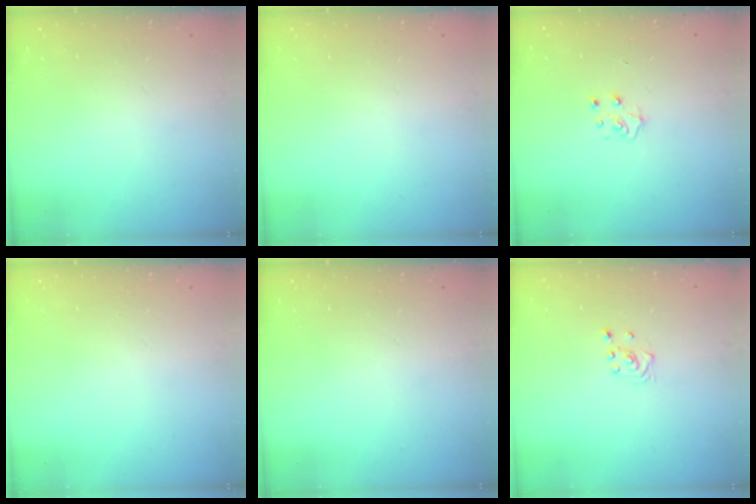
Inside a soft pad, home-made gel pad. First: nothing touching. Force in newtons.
{"total": 0.0}
{"total": 5.7, "press": 5.7, "slide": 0.5}
{"total": 0.0}
{"total": 0.0}
{"total": 2.8, "press": 2.6, "slide": 1.0}